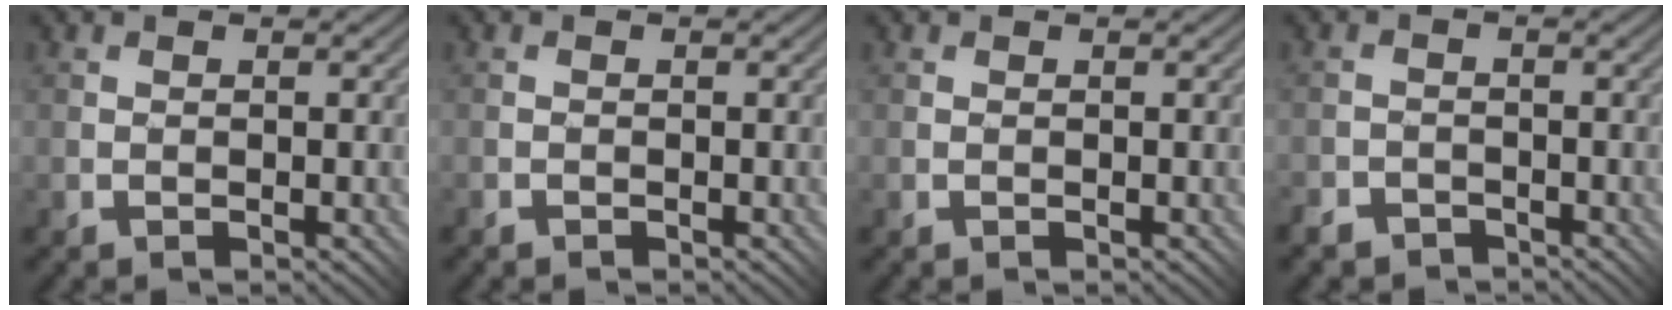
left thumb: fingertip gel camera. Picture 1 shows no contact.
{"total": 0.5, "force": [-0.5, 0.1, -0.1], "torque": [0.002, 0.001, -0.011]}
{"total": 0.0}
{"total": 2.7, "force": [-2.4, 1.2, 0.2], "torque": [-0.003, 0.009, -0.047]}